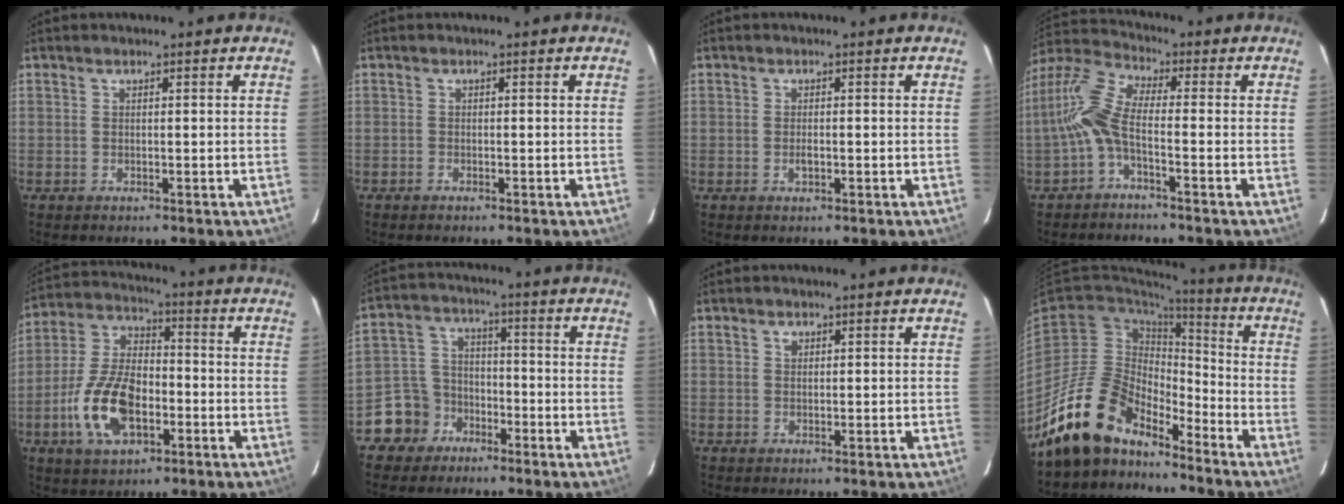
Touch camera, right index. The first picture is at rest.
{"total": 0.6, "force": [-0.5, 0.2, 0.1], "torque": [-0.002, 0.002, -0.011]}
{"total": 1.4, "force": [-0.5, 0.7, 1.1], "torque": [-0.021, -0.001, -0.007]}
{"total": 7.9, "force": [-2.0, 2.3, 7.3], "torque": [-0.173, 0.016, -0.046]}
{"total": 14.4, "force": [-5.0, 7.7, 11.1], "torque": [-0.235, 0.006, -0.087]}
{"total": 8.1, "force": [-5.0, 6.3, 0.8], "torque": [-0.033, 0.033, -0.090]}
{"total": 1.0, "force": [0.5, 0.8, 0.3], "torque": [-0.004, 0.003, 0.009]}
{"total": 15.1, "force": [-12.5, 6.5, 5.5], "torque": [-0.112, 0.013, -0.229]}